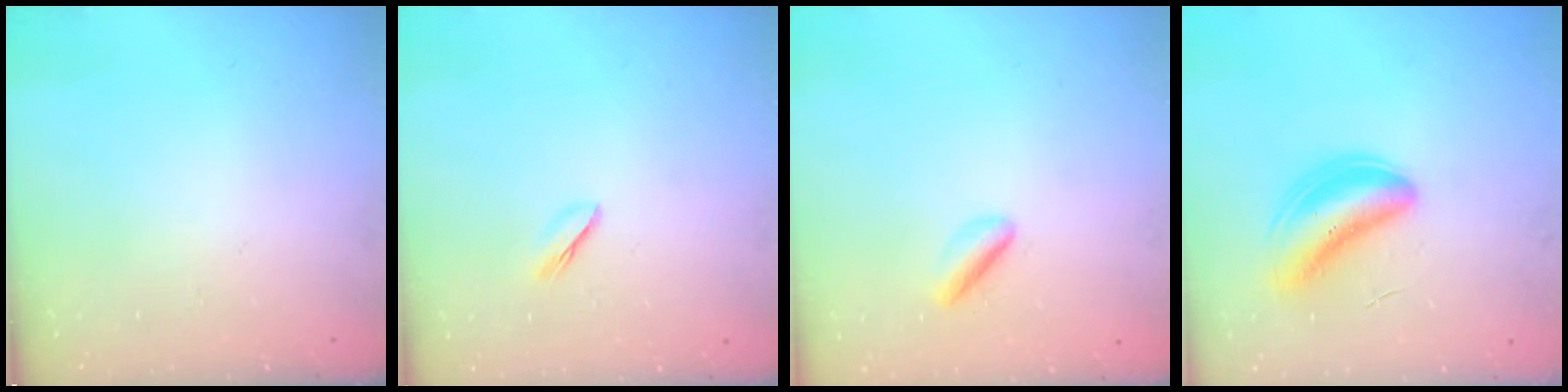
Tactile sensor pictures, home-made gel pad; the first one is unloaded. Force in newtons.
{"total": 2.5, "press": 2.4, "slide": 0.8}
{"total": 2.5, "press": 2.5, "slide": 0.5}
{"total": 6.0, "press": 5.5, "slide": 2.5}